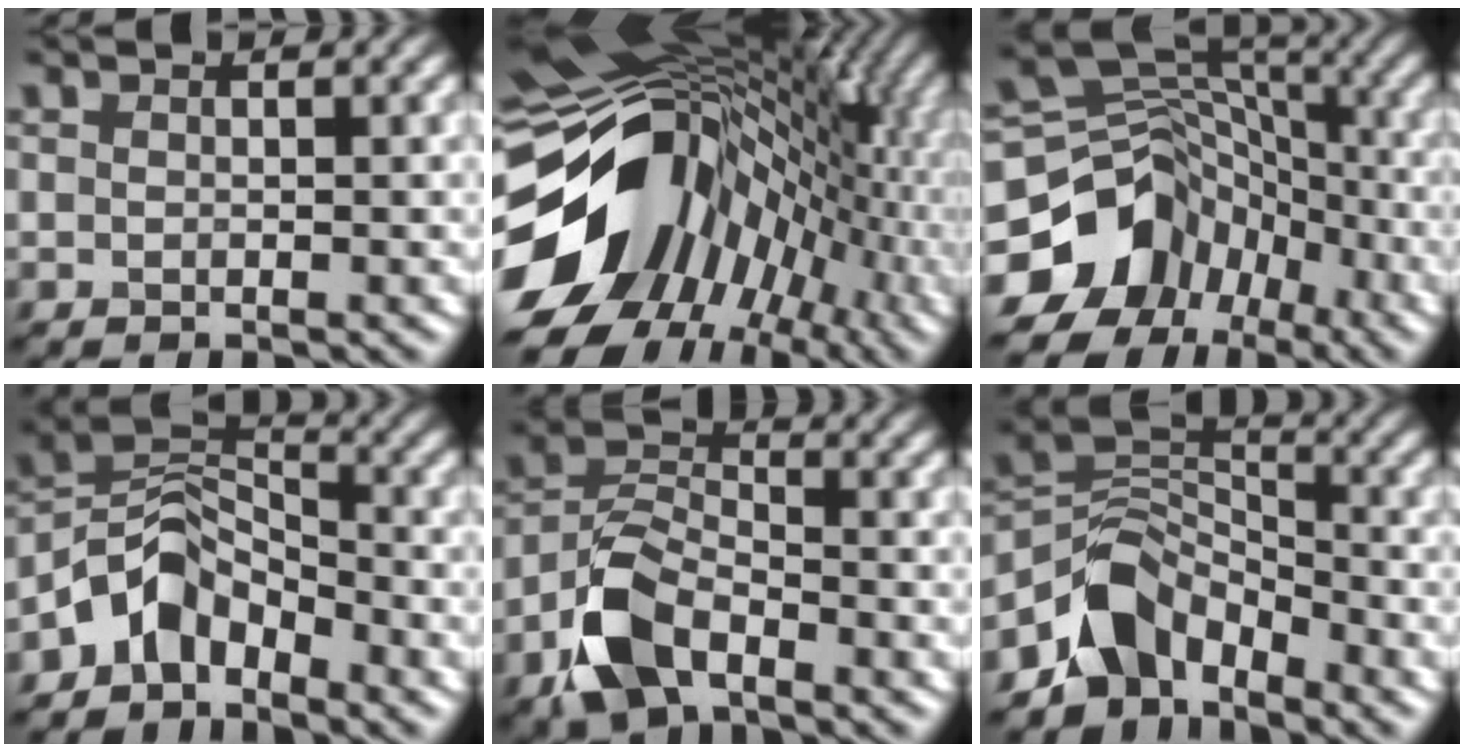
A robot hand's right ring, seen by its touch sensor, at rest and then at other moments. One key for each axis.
{"total": 18.8, "fx": -1.6, "fy": 13.9, "fz": 12.6, "tx": -0.194, "ty": -0.001, "tz": -0.019}
{"total": 11.3, "fx": -5.7, "fy": 8.9, "fz": 4.1, "tx": -0.084, "ty": 0.006, "tz": -0.096}
{"total": 5.1, "fx": -3.6, "fy": 2.8, "fz": 2.2, "tx": -0.029, "ty": 0.009, "tz": -0.081}
{"total": 6.6, "fx": -3.8, "fy": 3.5, "fz": 4.1, "tx": -0.083, "ty": 0.000, "tz": -0.085}
{"total": 5.4, "fx": -3.9, "fy": 3.3, "fz": 1.9, "tx": -0.021, "ty": 0.006, "tz": -0.080}